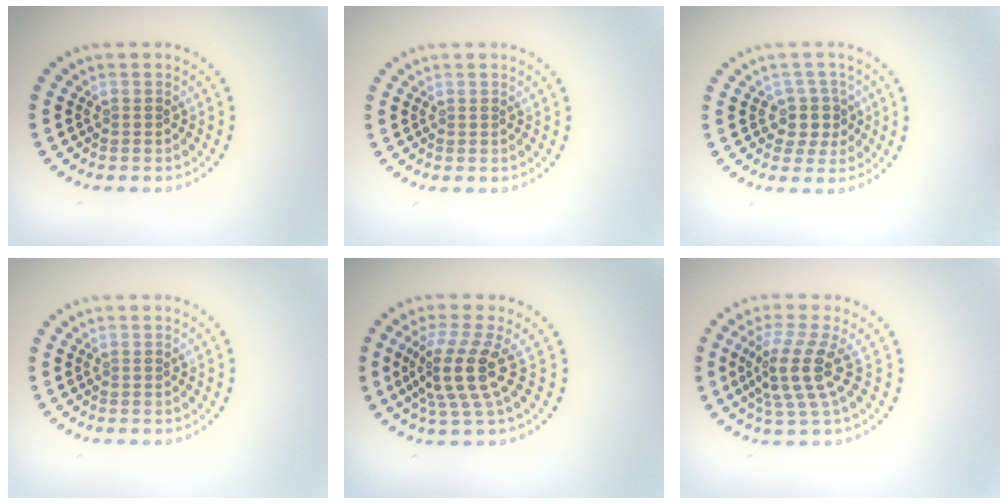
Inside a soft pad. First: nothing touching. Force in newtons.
{"total": 0.0}
{"total": 2.5, "press": 2.1, "slide": 1.4}
{"total": 0.0}
{"total": 4.4, "press": 3.4, "slide": 2.8}
{"total": 4.1, "press": 3.1, "slide": 2.7}